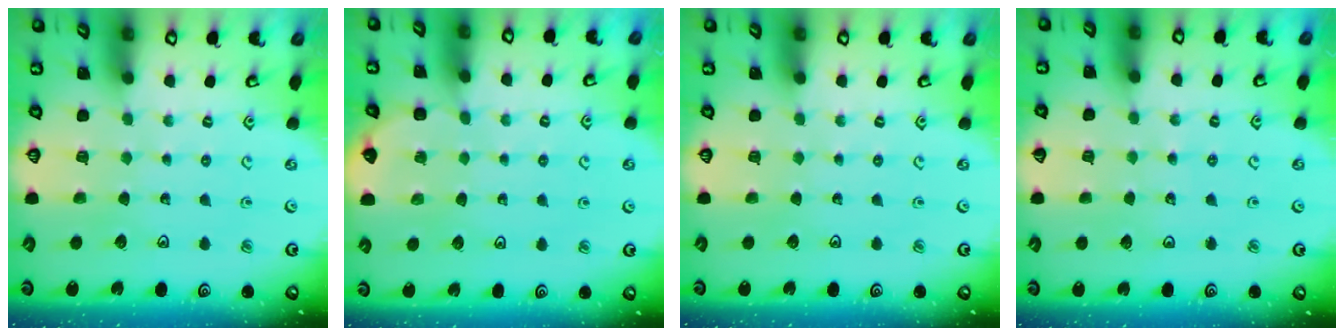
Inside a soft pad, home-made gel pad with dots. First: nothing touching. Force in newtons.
{"total": 3.1, "press": 3.1, "slide": 0.1}
{"total": 0.0}
{"total": 2.6, "press": 2.6, "slide": 0.2}